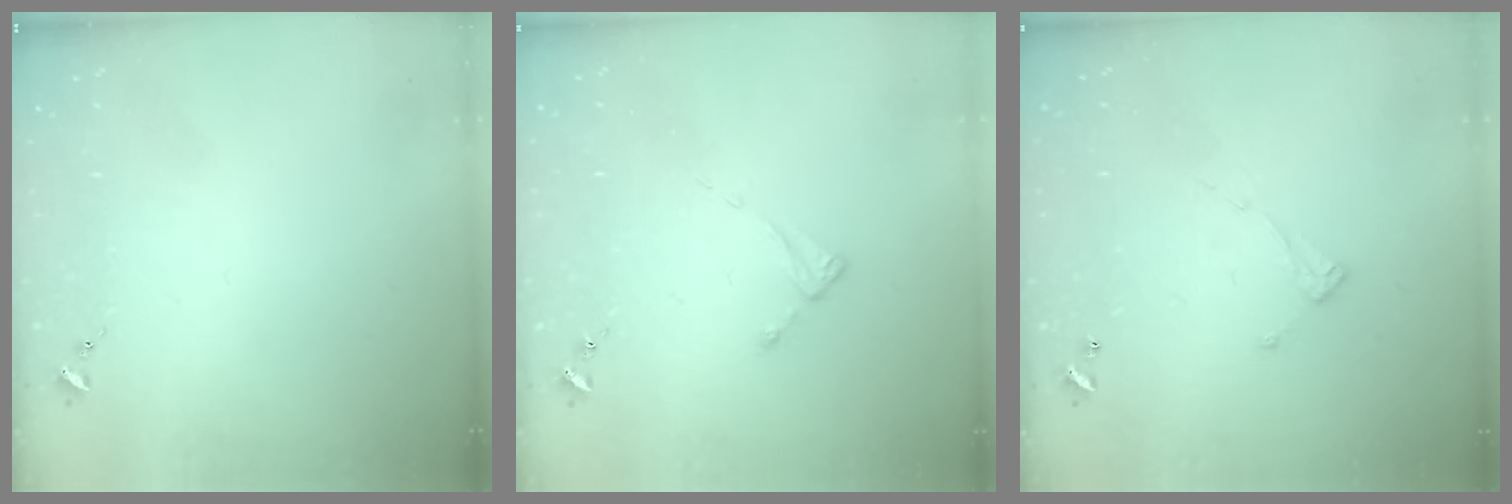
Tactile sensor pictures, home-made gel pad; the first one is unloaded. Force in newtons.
{"total": 2.6, "press": 2.6, "slide": 0.2}
{"total": 6.5, "press": 6.5, "slide": 0.2}